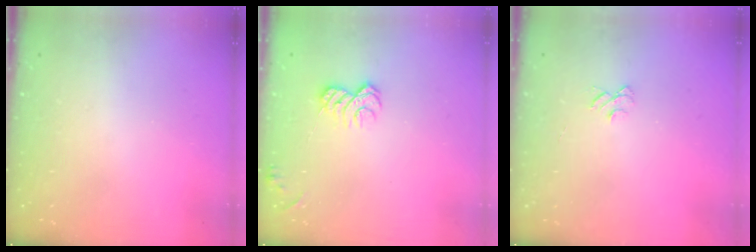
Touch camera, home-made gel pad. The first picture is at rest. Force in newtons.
{"total": 6.6, "press": 6.6, "slide": 0.9}
{"total": 3.8, "press": 3.8, "slide": 0.3}